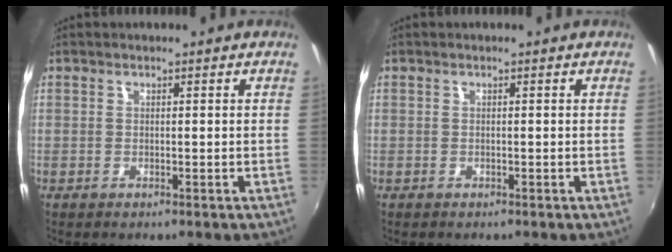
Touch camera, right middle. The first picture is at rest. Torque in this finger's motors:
{"motor_torque": [0.00, 0.04, 0.02, 0.00]}